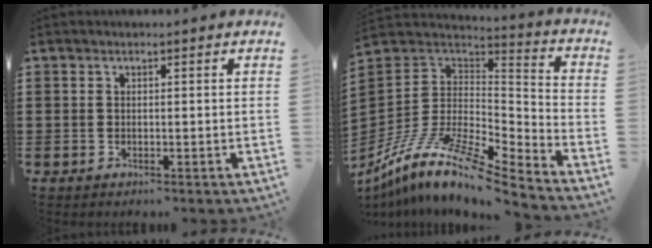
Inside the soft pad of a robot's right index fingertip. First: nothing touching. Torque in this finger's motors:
{"motor_torque": [0.99, 1.15, -1.05, -0.09]}